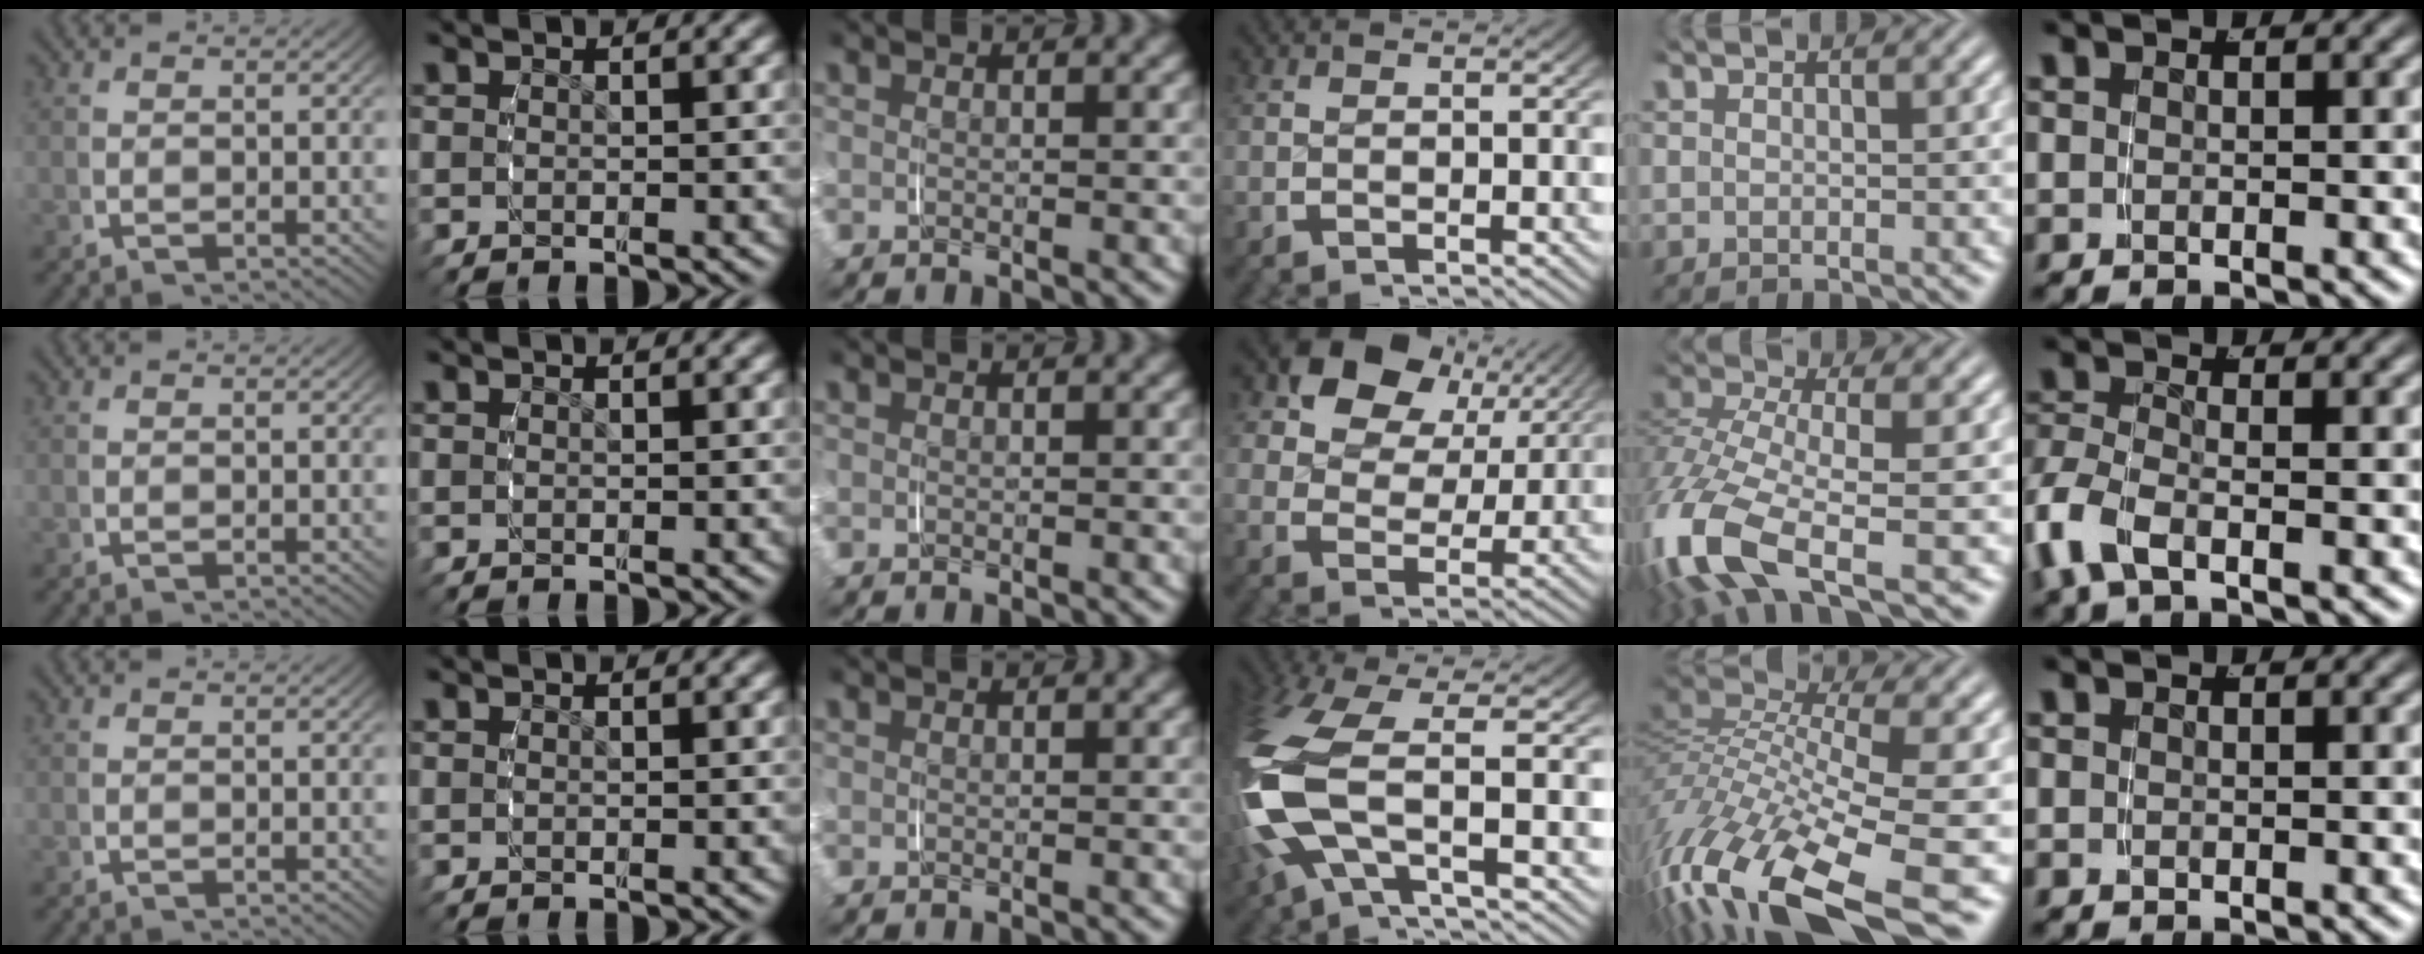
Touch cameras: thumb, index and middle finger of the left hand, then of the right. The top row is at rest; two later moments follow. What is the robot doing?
{"motion": "grasp_and_lifting", "object": "pencil case"}